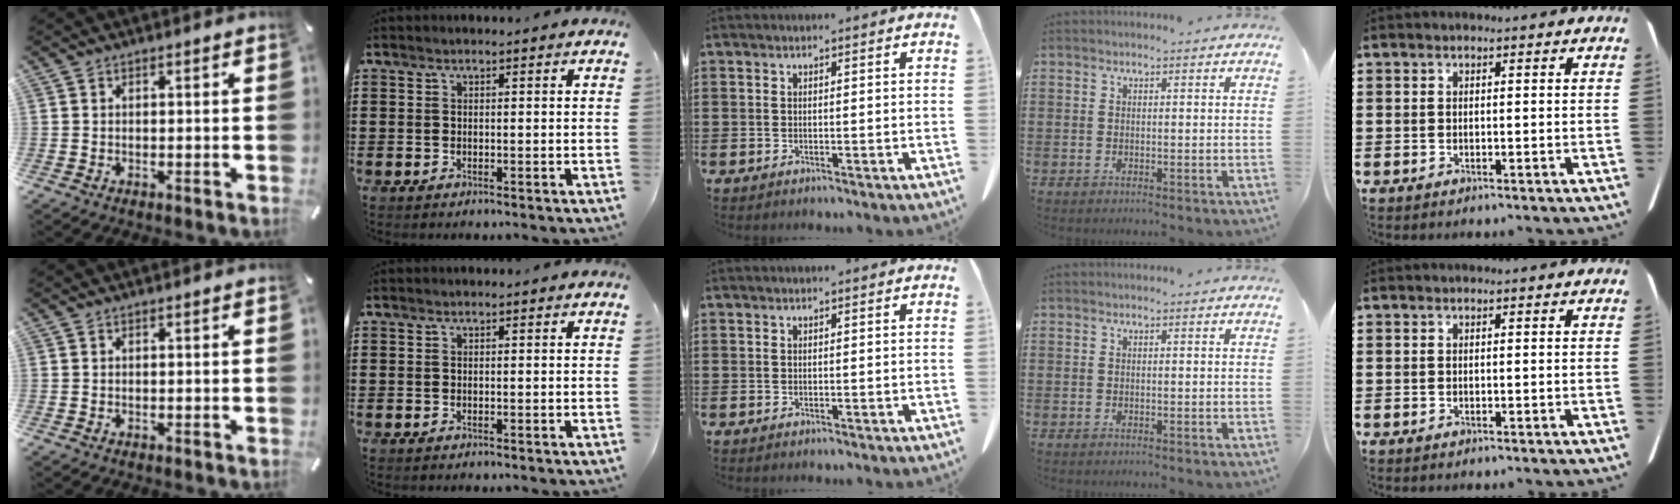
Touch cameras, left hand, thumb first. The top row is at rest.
{}